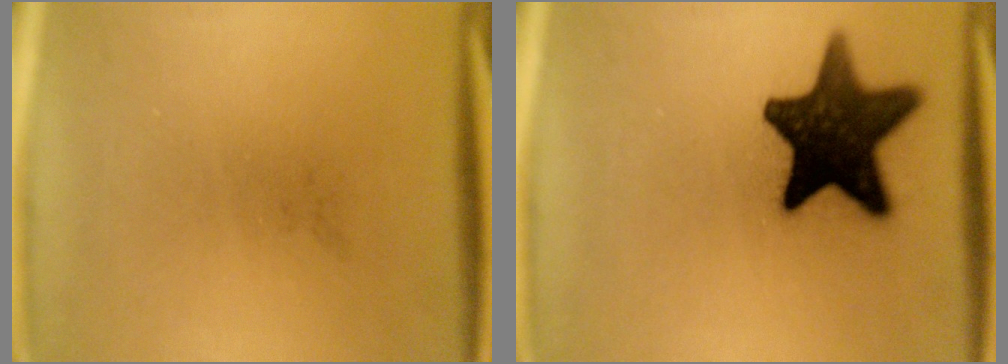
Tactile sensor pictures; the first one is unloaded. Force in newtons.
{"total": 16.8}